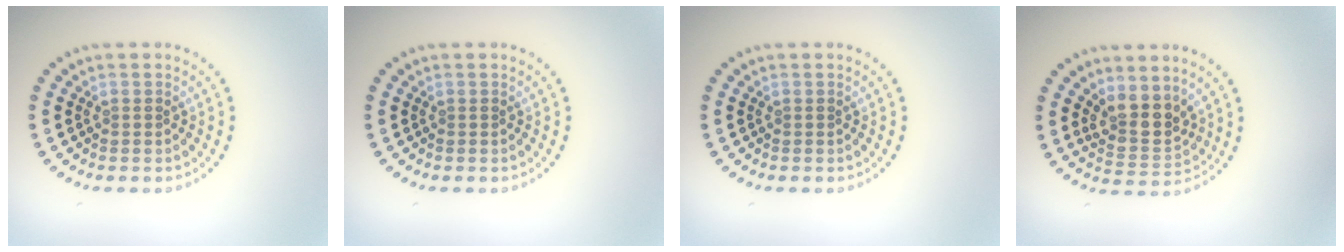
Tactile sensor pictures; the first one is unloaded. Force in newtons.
{"total": 0.0}
{"total": 0.0}
{"total": 3.6, "press": 2.9, "slide": 2.2}